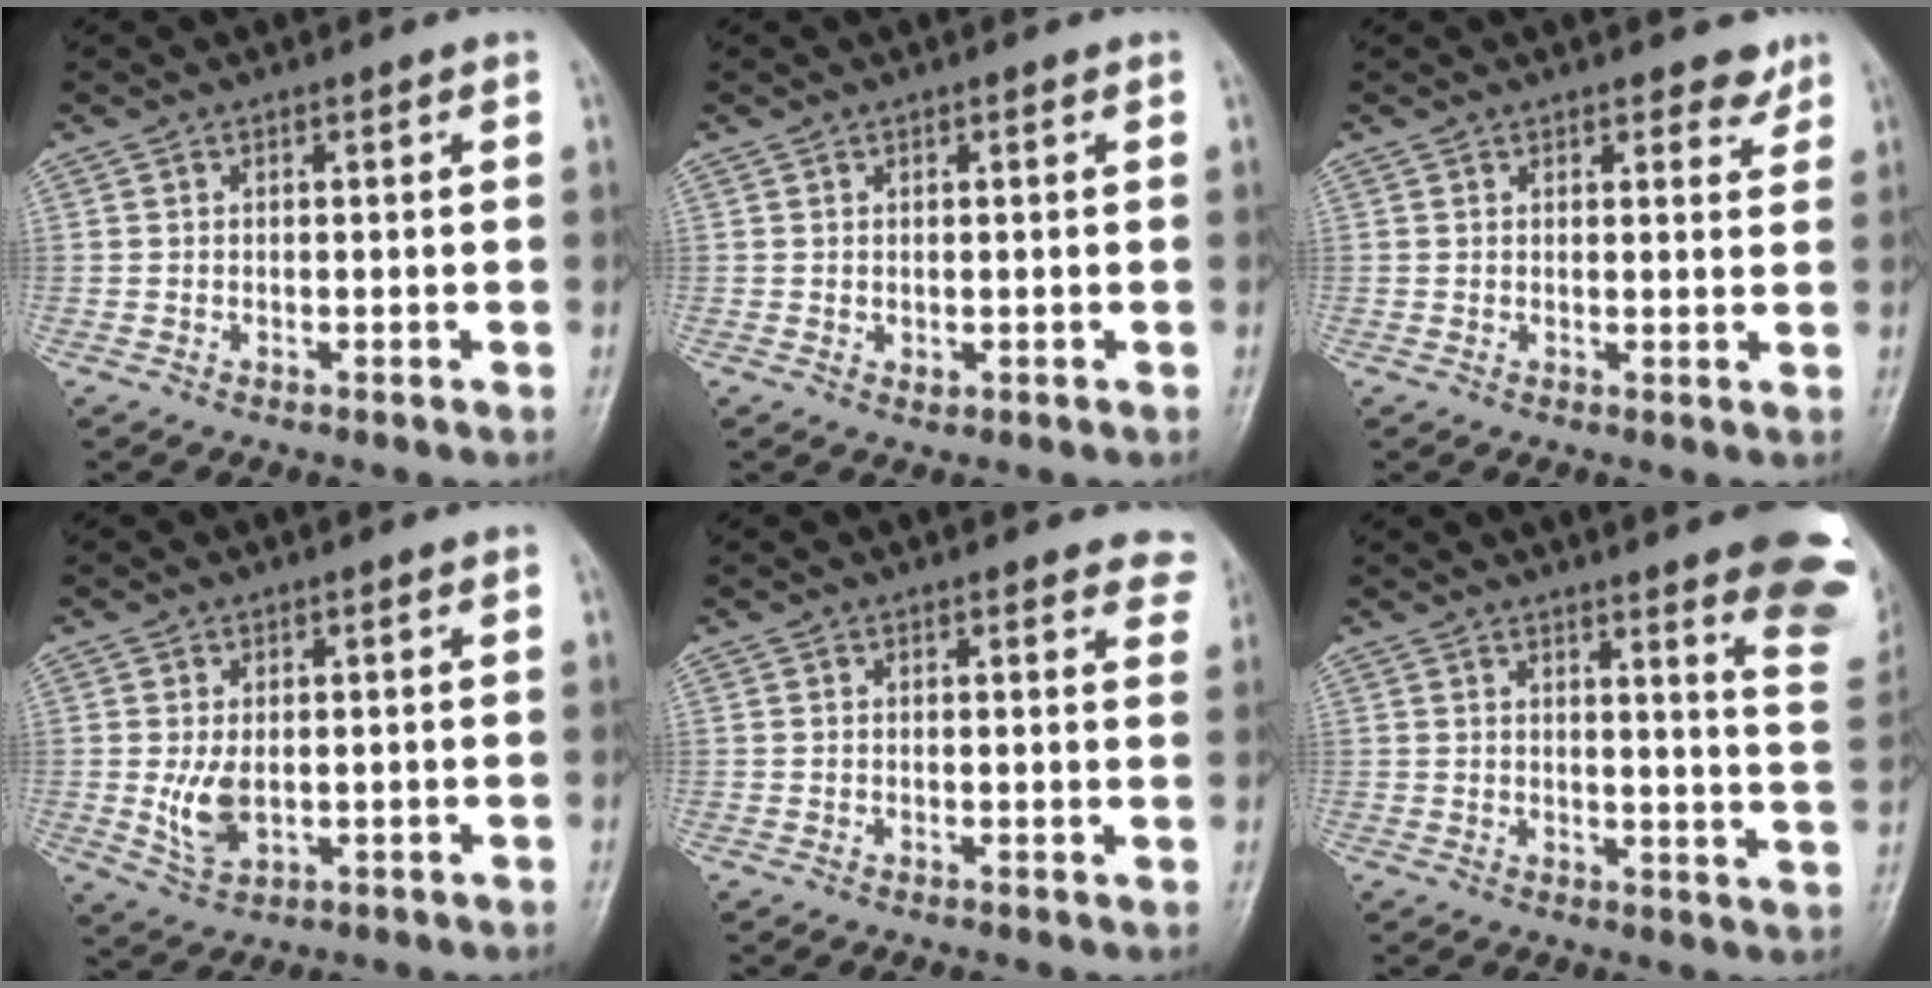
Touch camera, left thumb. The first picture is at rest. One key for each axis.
{"total": 1.4, "fx": 0.2, "fy": 0.9, "fz": 1.0, "tx": -0.014, "ty": -0.004, "tz": 0.007}
{"total": 3.0, "fx": 2.3, "fy": 1.5, "fz": 1.2, "tx": 0.006, "ty": -0.013, "tz": 0.028}
{"total": 5.2, "fx": 0.0, "fy": 3.2, "fz": 4.1, "tx": -0.076, "ty": -0.012, "tz": 0.009}
{"total": 4.8, "fx": 4.0, "fy": 1.7, "fz": 1.9, "tx": 0.007, "ty": -0.013, "tz": 0.030}
{"total": 15.8, "fx": 10.8, "fy": 1.8, "fz": 11.4, "tx": -0.112, "ty": -0.070, "tz": 0.112}